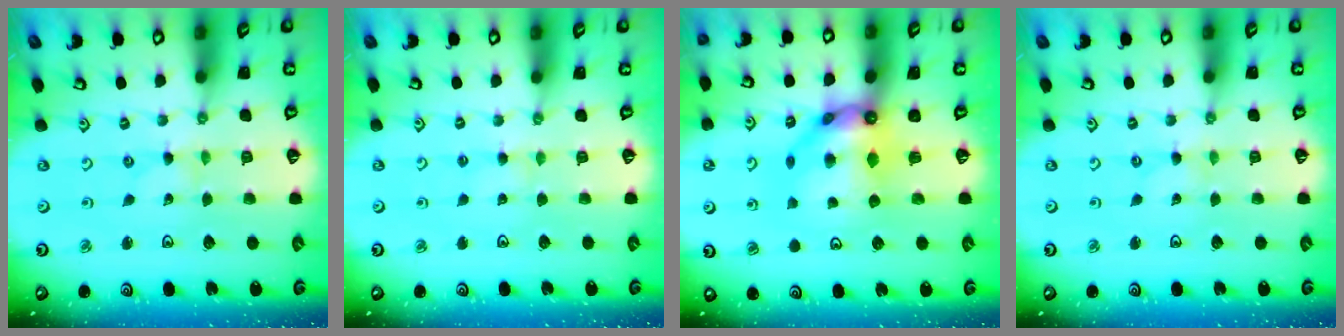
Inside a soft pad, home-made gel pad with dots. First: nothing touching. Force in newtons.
{"total": 1.8, "press": 1.8, "slide": 0.2}
{"total": 11.2, "press": 11.1, "slide": 1.0}
{"total": 0.0}